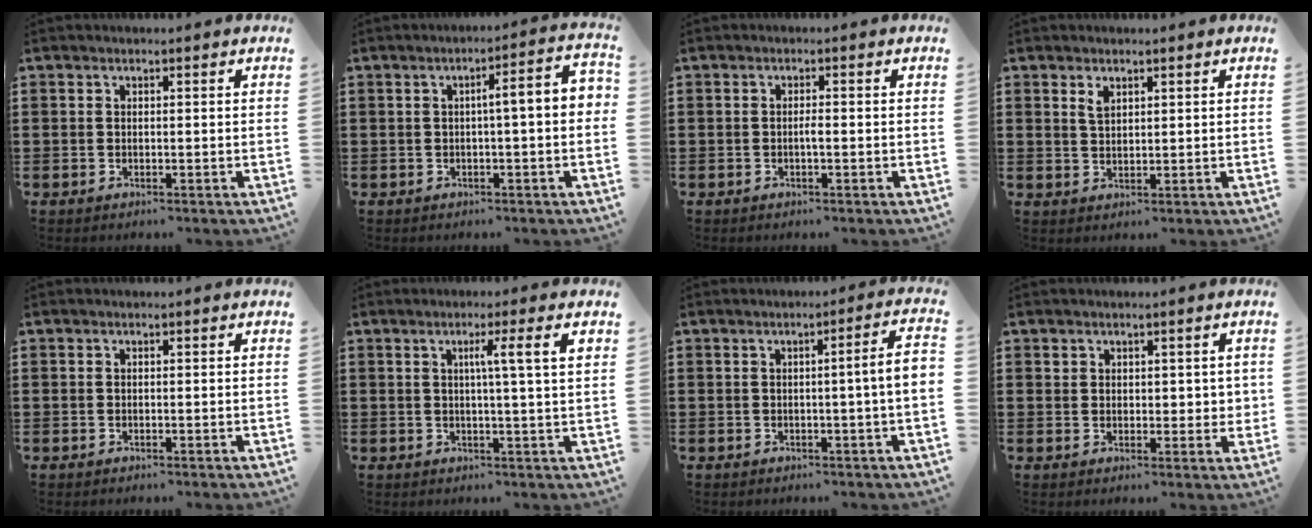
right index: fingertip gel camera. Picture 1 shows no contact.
{"total": 4.4, "force": [-0.3, 0.4, 4.4], "torque": [-0.079, 0.004, -0.011]}
{"total": 1.2, "force": [-0.3, 0.1, 1.1], "torque": [-0.022, -0.004, -0.005]}
{"total": 2.1, "force": [1.3, 1.1, 1.3], "torque": [-0.030, 0.003, 0.024]}
{"total": 0.0}
{"total": 4.8, "force": [1.3, -0.5, 4.6], "torque": [-0.082, -0.008, 0.015]}
{"total": 4.7, "force": [-0.1, -0.4, 4.7], "torque": [-0.074, -0.010, -0.005]}
{"total": 2.7, "force": [1.4, 2.1, 0.8], "torque": [-0.008, 0.007, 0.023]}